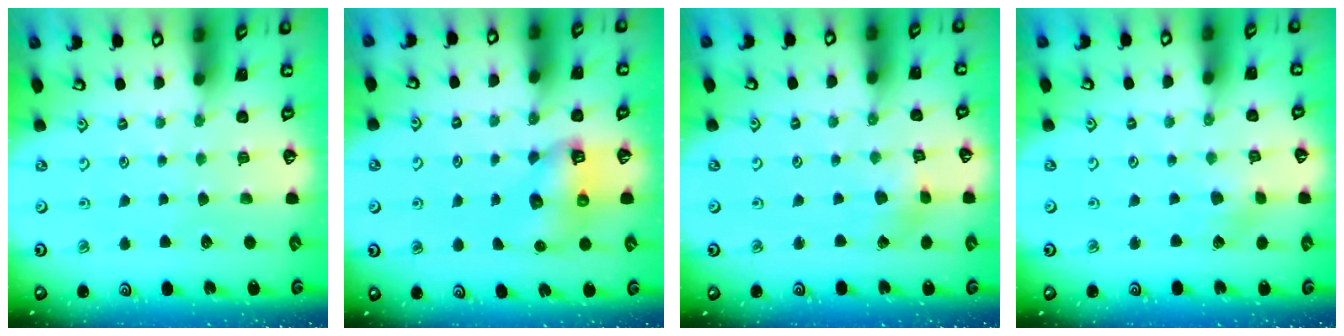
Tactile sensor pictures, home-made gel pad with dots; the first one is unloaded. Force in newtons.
{"total": 8.1, "press": 8.0, "slide": 1.1}
{"total": 2.6, "press": 2.6, "slide": 0.1}
{"total": 2.7, "press": 2.7, "slide": 0.3}